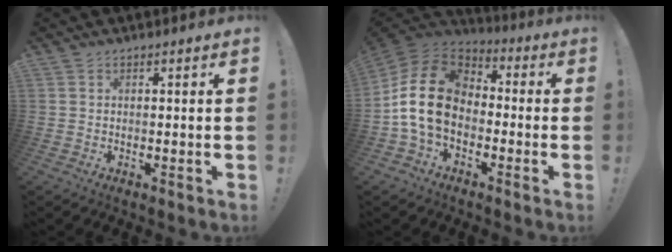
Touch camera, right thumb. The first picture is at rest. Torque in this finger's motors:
{"motor_torque": [0.33, 0.79, 1.90, -0.87, 0.20]}